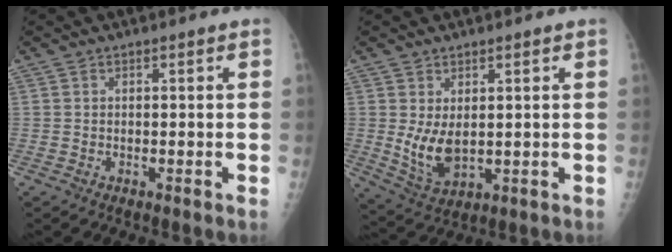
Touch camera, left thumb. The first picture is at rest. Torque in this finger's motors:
{"motor_torque": [-0.39, 0.71, 0.75, -0.14, 0.17]}